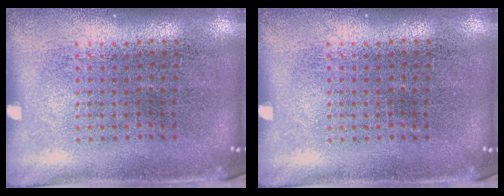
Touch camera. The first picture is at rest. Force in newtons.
{"total": 0.0}